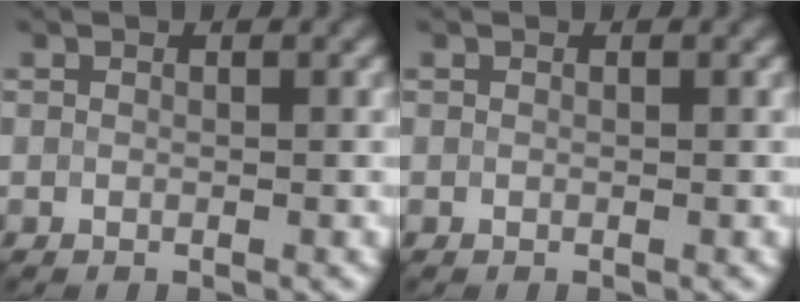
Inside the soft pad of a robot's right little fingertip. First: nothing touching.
{"total": 0.0}